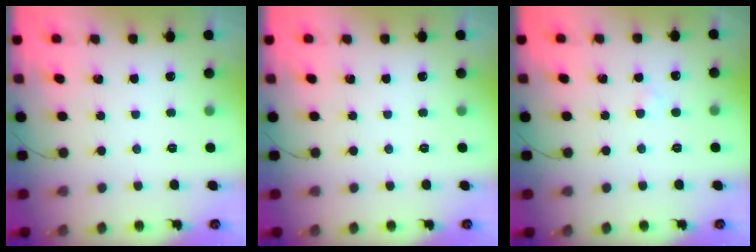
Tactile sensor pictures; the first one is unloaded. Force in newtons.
{"total": 0.0}
{"total": 1.2, "press": 1.0, "slide": 0.6}